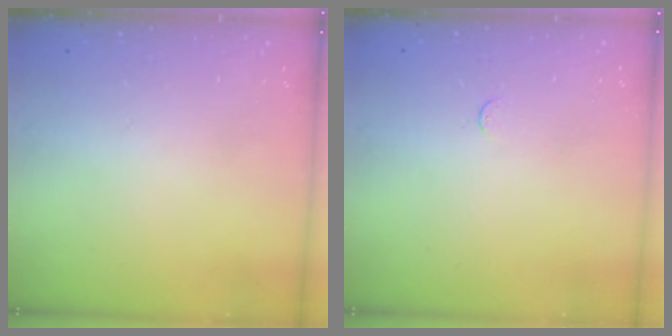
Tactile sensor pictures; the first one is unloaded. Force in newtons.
{"total": 2.7, "press": 2.7, "slide": 0.2}